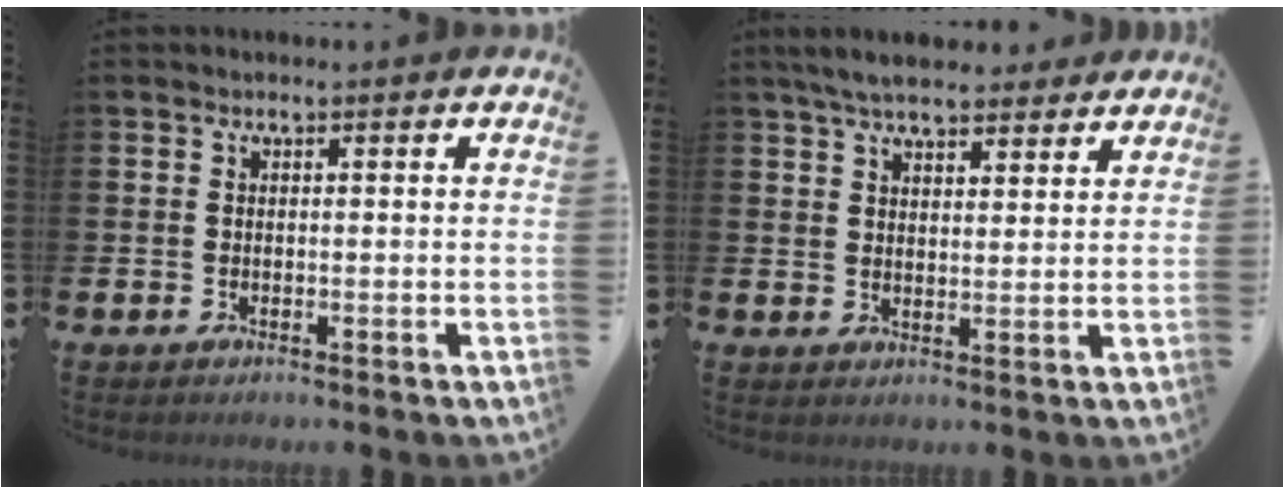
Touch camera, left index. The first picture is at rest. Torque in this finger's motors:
{"motor_torque": [1.09, -1.05, 0.46, 0.21]}